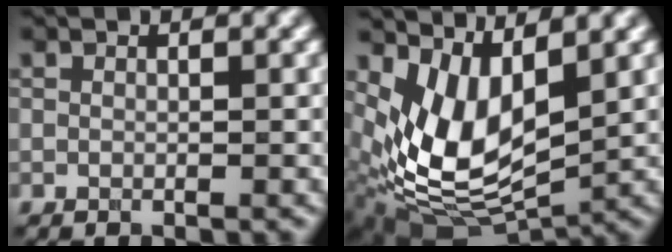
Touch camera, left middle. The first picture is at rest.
{"total": 8.1, "force": [2.1, 4.4, 6.4], "torque": [-0.138, -0.022, 0.045]}